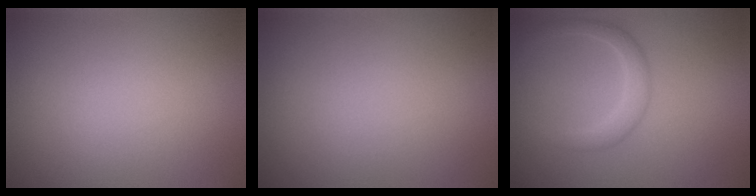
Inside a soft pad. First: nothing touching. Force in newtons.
{"total": 0.0}
{"total": 2.3, "press": 2.3, "slide": 0.2}